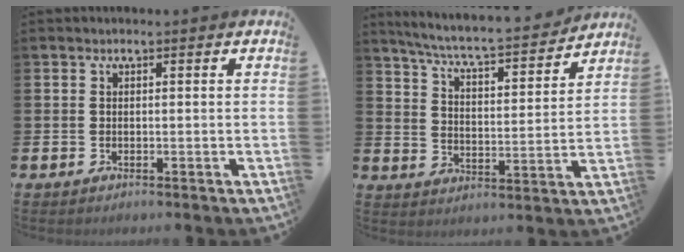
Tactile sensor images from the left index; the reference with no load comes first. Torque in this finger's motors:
{"motor_torque": [0.93, -1.20, 0.55, 0.16]}